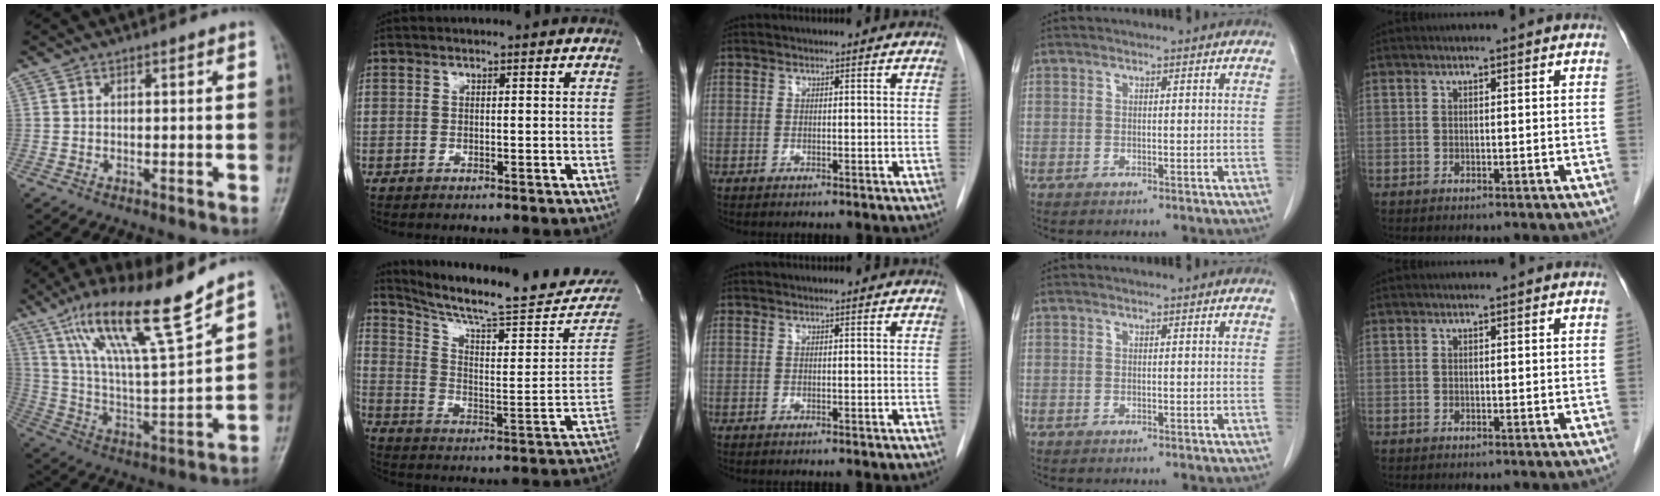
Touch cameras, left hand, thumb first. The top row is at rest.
{"thumb": {"total": 18.5, "force": [12.8, 2.1, 13.2], "torque": [-0.219, -0.063, 0.234]}, "index": {"total": 23.5, "force": [21.5, 1.5, 9.4], "torque": [-0.143, -0.082, 0.287]}}